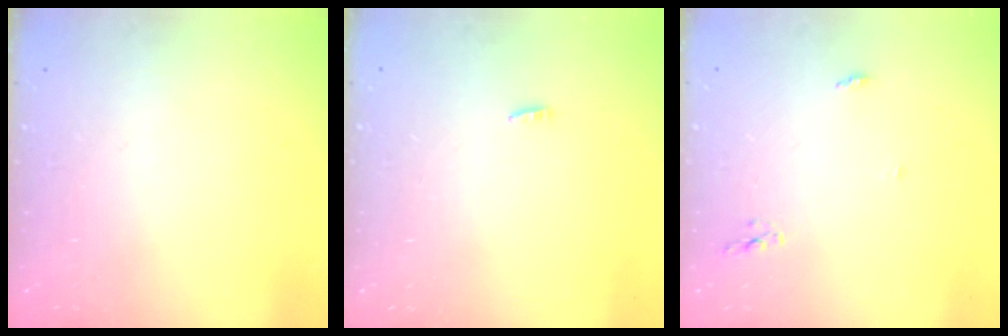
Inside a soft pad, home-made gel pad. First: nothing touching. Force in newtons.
{"total": 6.6, "press": 2.7, "slide": 6.1}
{"total": 3.8, "press": 3.8, "slide": 0.1}